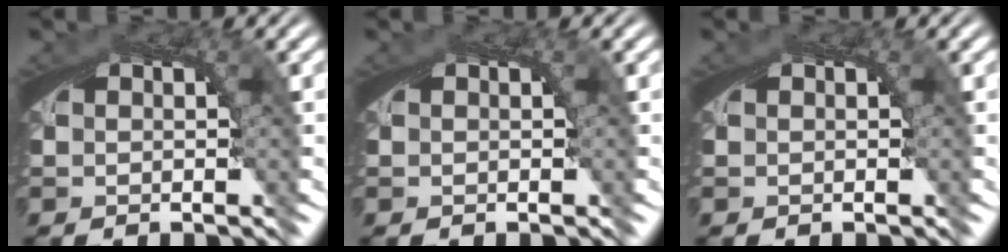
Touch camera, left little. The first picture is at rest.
{"total": 0.0}
{"total": 0.0}